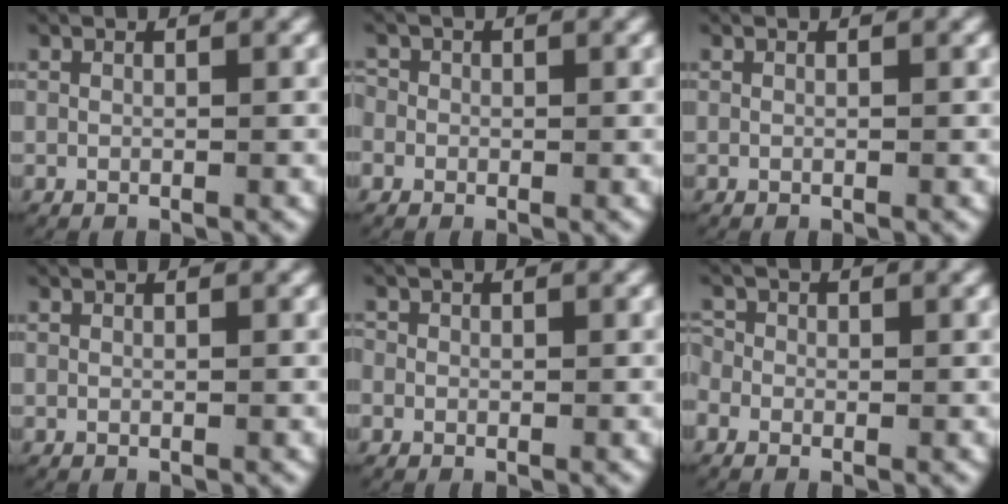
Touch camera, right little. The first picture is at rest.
{"total": 2.3, "force": [-0.2, 2.3, 0.4], "torque": [-0.007, 0.001, -0.011]}
{"total": 0.0}
{"total": 0.0}
{"total": 1.3, "force": [-0.2, 1.3, 0.1], "torque": [0.000, 0.001, -0.010]}
{"total": 2.3, "force": [-0.4, 2.2, 0.7], "torque": [-0.018, -0.003, -0.012]}